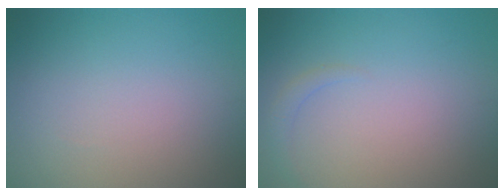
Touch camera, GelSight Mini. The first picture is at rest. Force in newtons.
{"total": 1.0, "press": 1.0, "slide": 0.2}